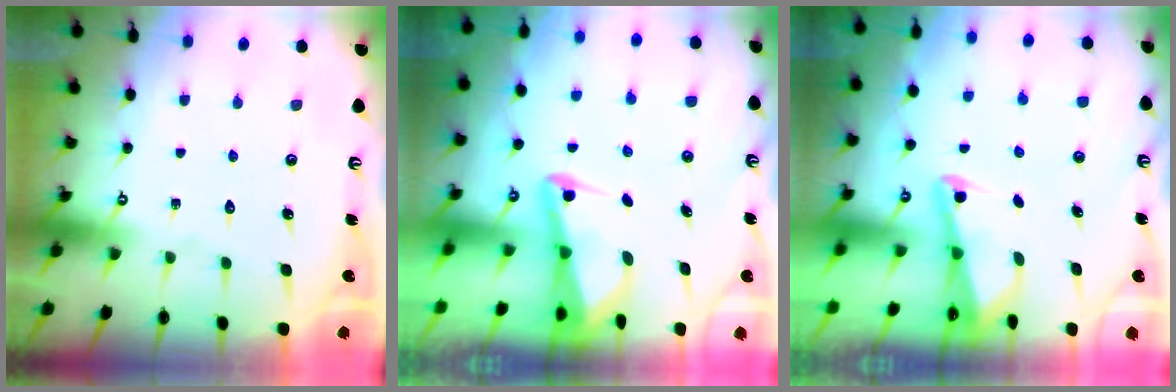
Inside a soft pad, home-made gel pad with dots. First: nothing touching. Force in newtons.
{"total": 2.6, "press": 2.6, "slide": 0.5}
{"total": 2.2, "press": 2.2, "slide": 0.3}